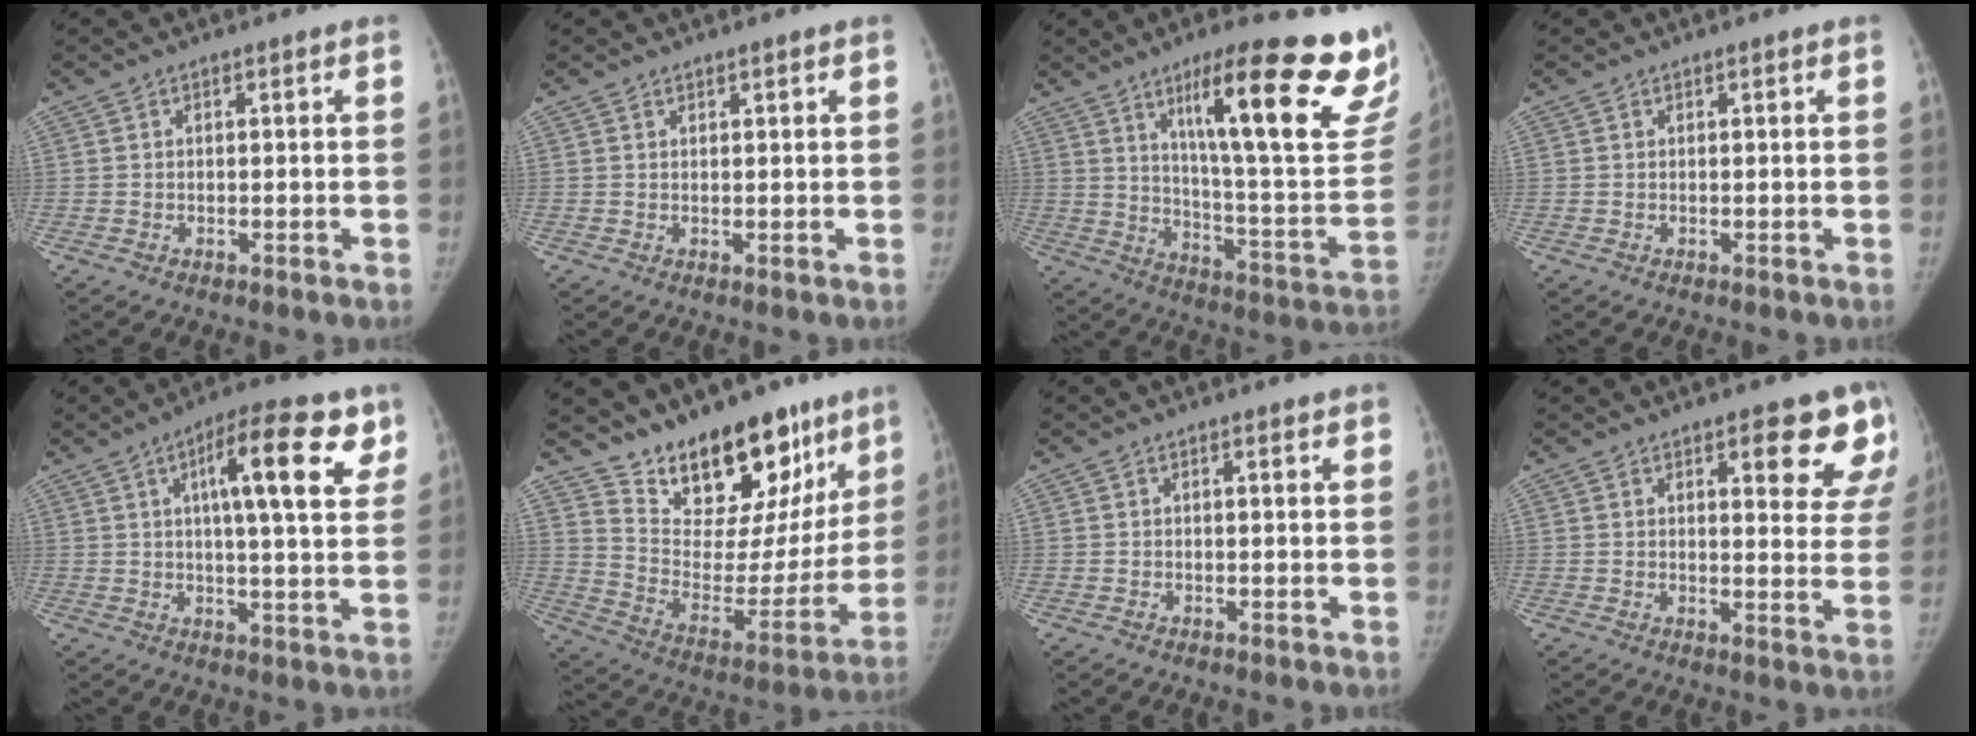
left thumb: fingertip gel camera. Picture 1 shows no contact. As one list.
[{"total": 0.8, "force": [0.7, 0.3, 0.3], "torque": [-0.001, -0.004, 0.010]}, {"total": 28.6, "force": [17.1, 5.0, 22.4], "torque": [-0.262, -0.073, 0.252]}, {"total": 0.0}, {"total": 15.0, "force": [6.1, 4.3, 13.0], "torque": [-0.163, -0.010, 0.081]}, {"total": 23.5, "force": [17.1, 11.1, 11.8], "torque": [-0.118, -0.101, 0.269]}, {"total": 0.8, "force": [0.4, 0.2, 0.7], "torque": [-0.010, 0.000, 0.004]}, {"total": 12.4, "force": [7.1, 4.6, 9.1], "torque": [-0.064, -0.036, 0.079]}]